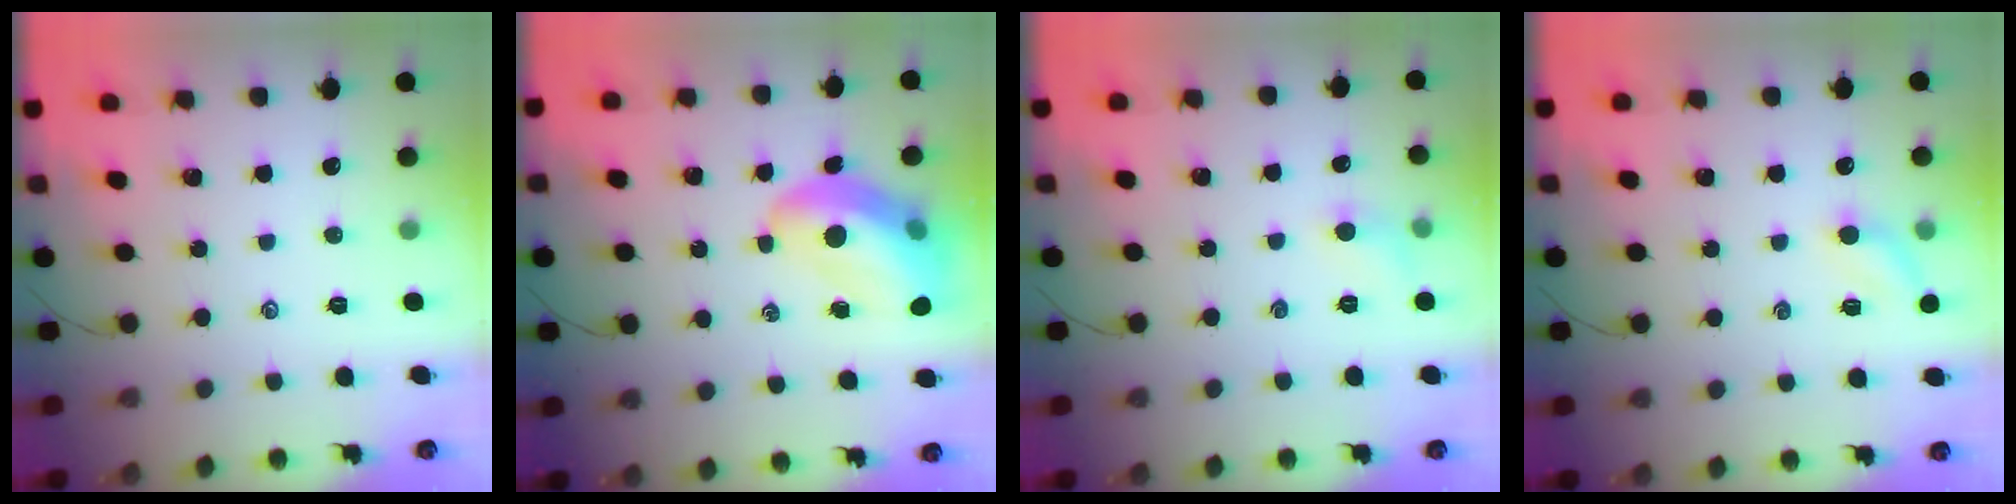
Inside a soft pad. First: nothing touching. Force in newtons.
{"total": 13.8, "press": 13.4, "slide": 3.4}
{"total": 5.5, "press": 5.2, "slide": 1.7}
{"total": 6.8, "press": 6.6, "slide": 1.5}